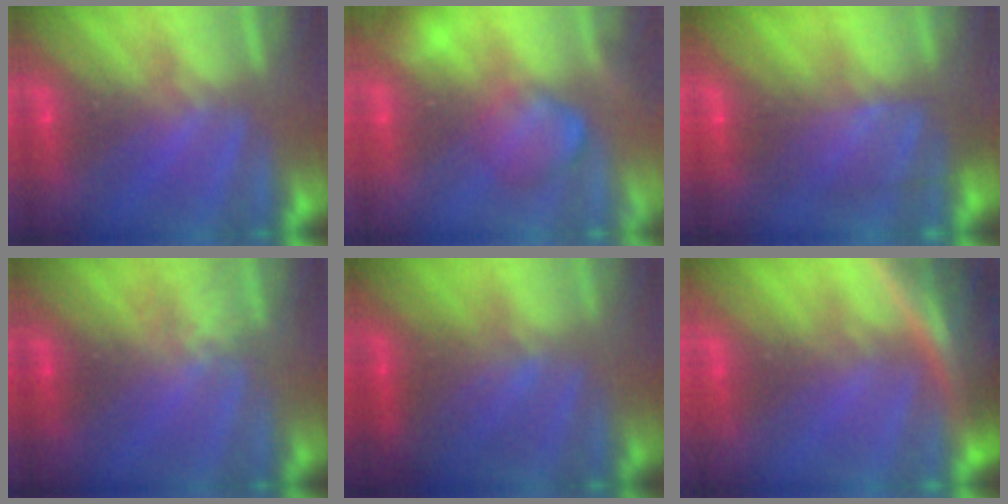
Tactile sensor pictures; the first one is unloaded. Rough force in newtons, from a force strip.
{"total": 2.4}
{"total": 7.4}
{"total": 1.9}
{"total": 2.3}
{"total": 8.2}